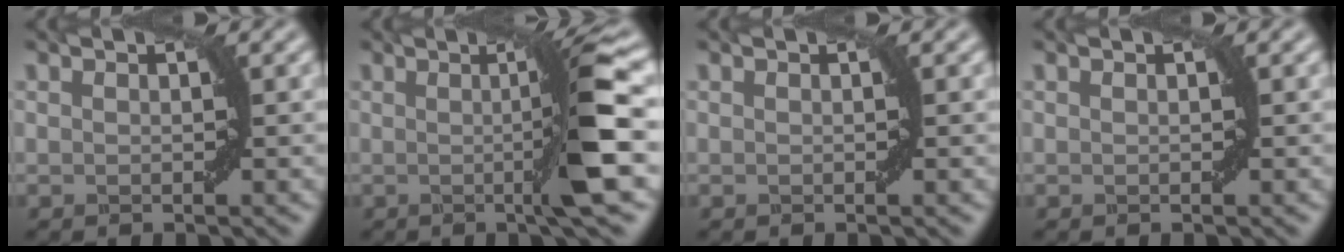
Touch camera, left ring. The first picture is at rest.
{"total": 6.1, "force": [-0.1, 0.4, 6.1], "torque": [-0.090, 0.001, -0.003]}
{"total": 0.0}
{"total": 0.0}